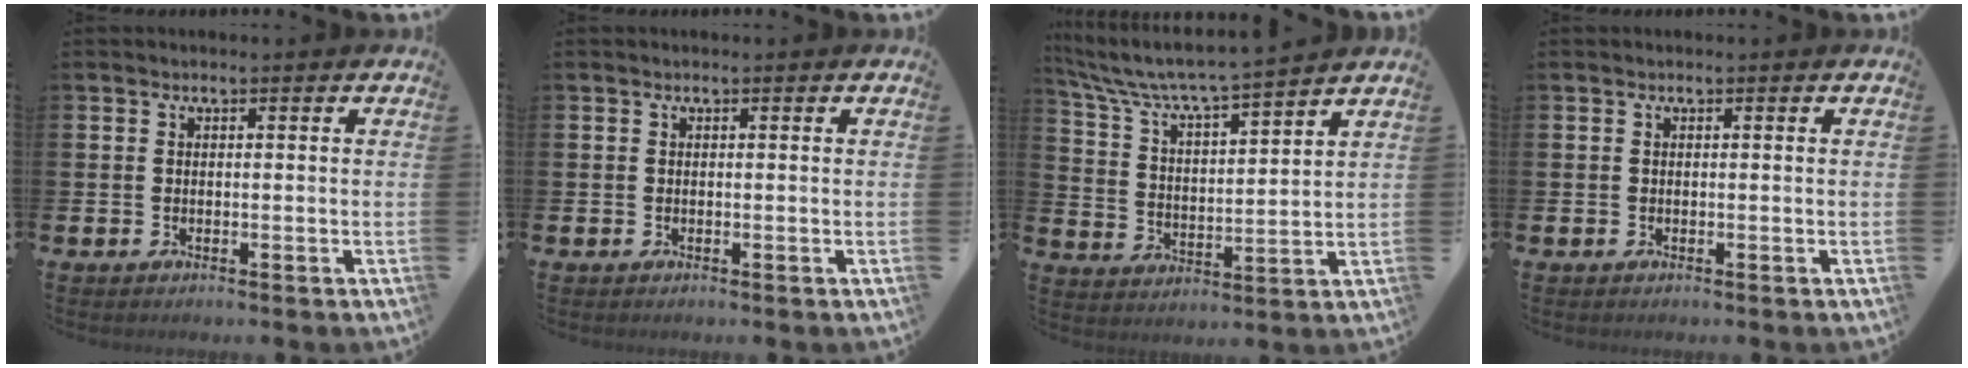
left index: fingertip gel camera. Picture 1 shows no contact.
{"total": 0.0}
{"total": 6.1, "force": [5.8, 0.0, 2.0], "torque": [-0.069, -0.048, 0.093]}
{"total": 0.0}